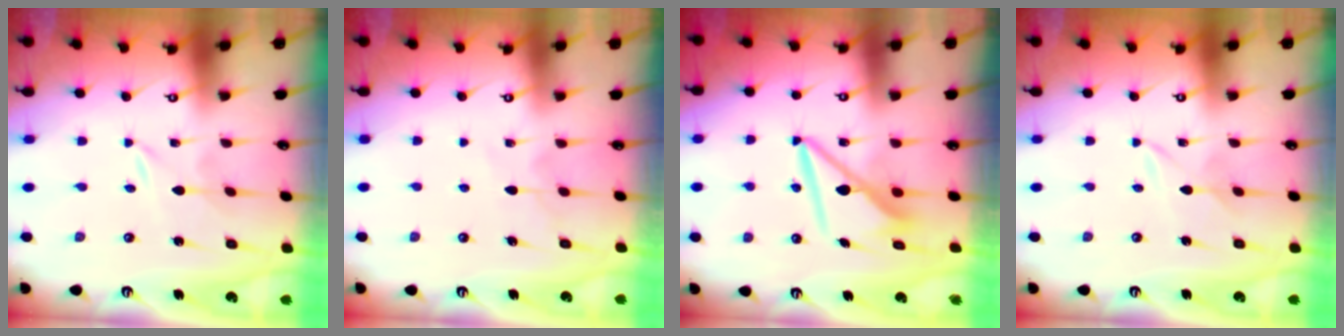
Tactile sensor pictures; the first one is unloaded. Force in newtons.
{"total": 5.3, "press": 5.2, "slide": 0.7}
{"total": 8.9, "press": 8.9, "slide": 0.8}
{"total": 1.5, "press": 1.5, "slide": 0.3}